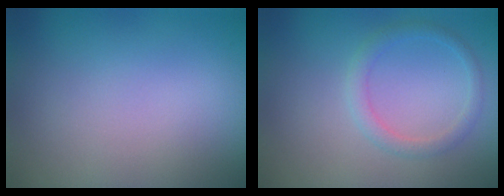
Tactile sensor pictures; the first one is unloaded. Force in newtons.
{"total": 1.7, "press": 1.7, "slide": 0.1}